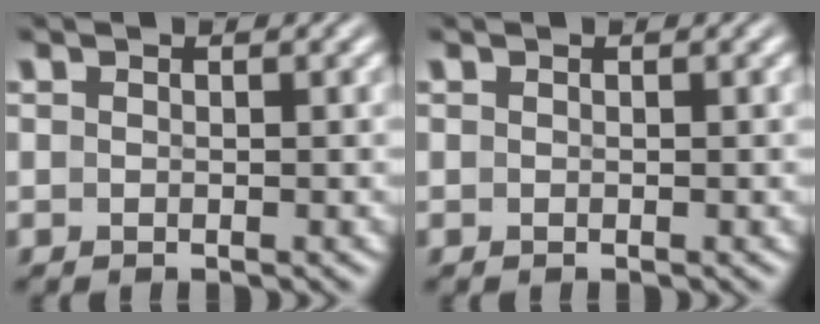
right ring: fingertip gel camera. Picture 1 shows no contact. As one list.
[{"total": 0.0}]